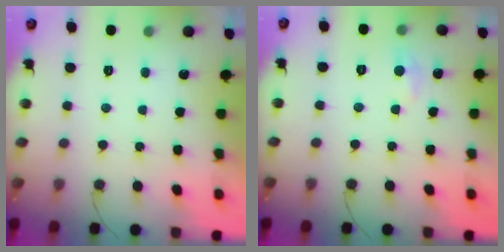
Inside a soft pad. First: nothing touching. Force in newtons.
{"total": 5.7, "press": 5.6, "slide": 0.9}